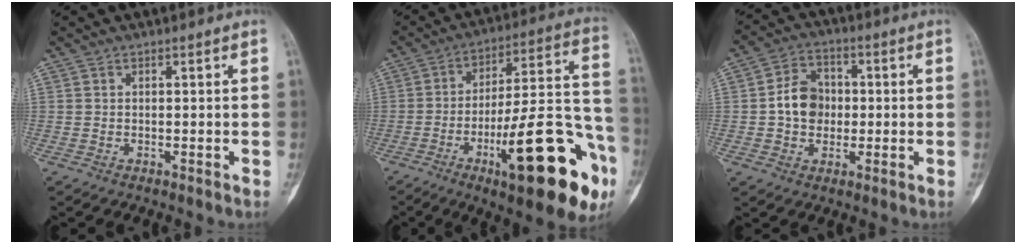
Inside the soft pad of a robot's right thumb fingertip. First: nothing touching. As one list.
[{"total": 26.6, "force": [-11.3, 7.4, 22.8], "torque": [-0.289, 0.063, -0.162]}, {"total": 8.4, "force": [-0.2, 6.7, 4.9], "torque": [-0.058, 0.017, -0.011]}]